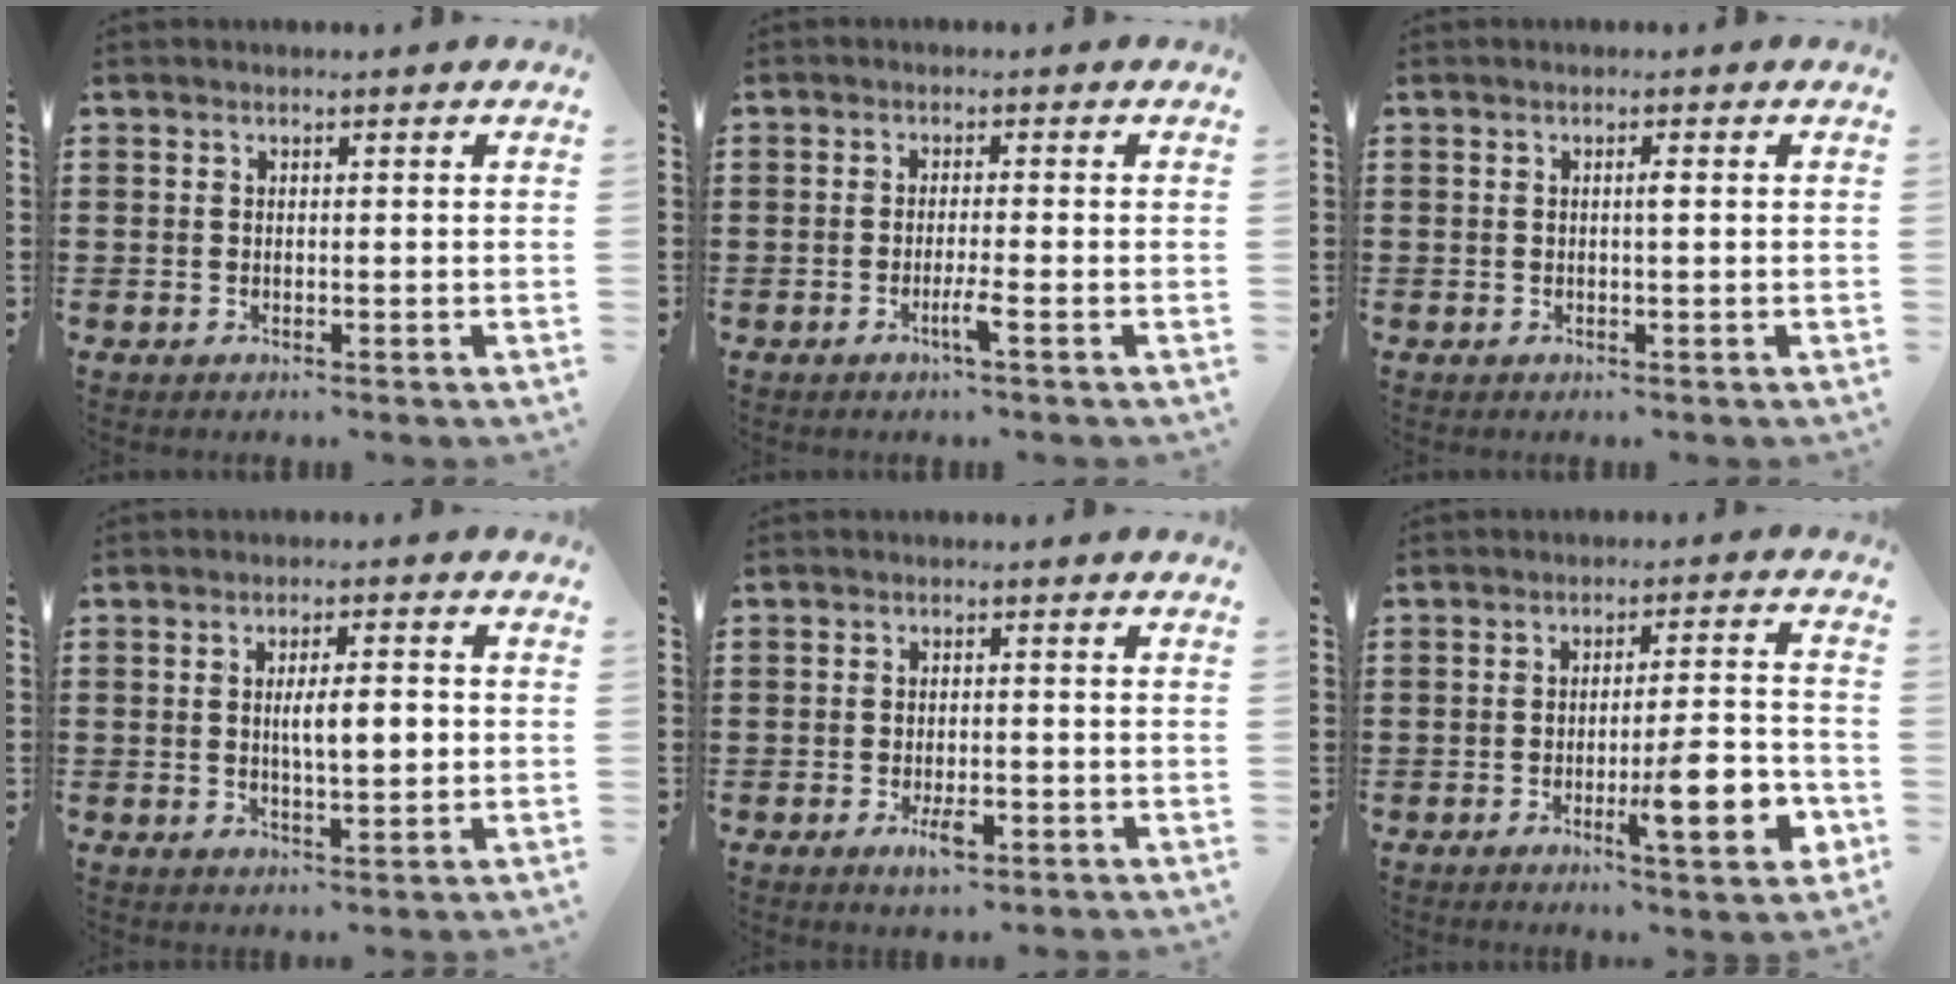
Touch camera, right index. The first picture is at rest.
{"total": 2.7, "force": [-1.4, -0.2, 2.3], "torque": [-0.046, -0.008, -0.029]}
{"total": 0.9, "force": [0.1, -0.1, 0.9], "torque": [-0.015, -0.003, 0.001]}
{"total": 5.0, "force": [0.1, 1.4, 4.8], "torque": [-0.078, 0.000, -0.002]}
{"total": 3.7, "force": [-1.6, 1.3, 3.0], "torque": [-0.056, 0.000, -0.029]}
{"total": 9.9, "force": [-3.7, 2.0, 9.0], "torque": [-0.124, -0.004, -0.060]}